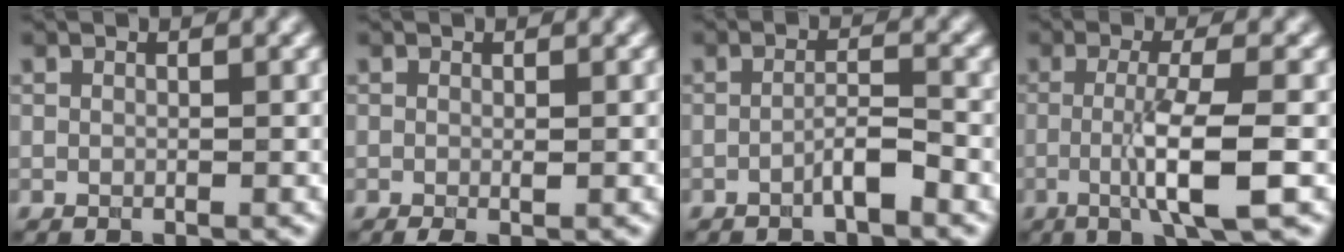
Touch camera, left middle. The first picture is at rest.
{"total": 1.0, "force": [-0.3, 0.2, 1.0], "torque": [-0.020, -0.003, -0.005]}
{"total": 2.1, "force": [-1.2, 0.2, 1.7], "torque": [-0.031, 0.010, -0.025]}
{"total": 5.7, "force": [-1.1, 0.9, 5.5], "torque": [-0.093, 0.001, -0.026]}